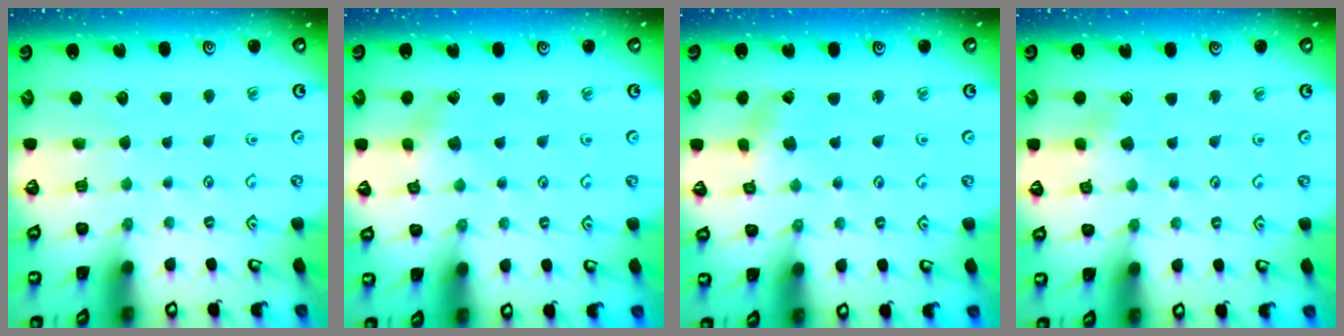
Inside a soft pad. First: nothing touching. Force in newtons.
{"total": 2.6, "press": 2.6, "slide": 0.4}
{"total": 1.1, "press": 1.1, "slide": 0.1}
{"total": 2.3, "press": 2.3, "slide": 0.4}